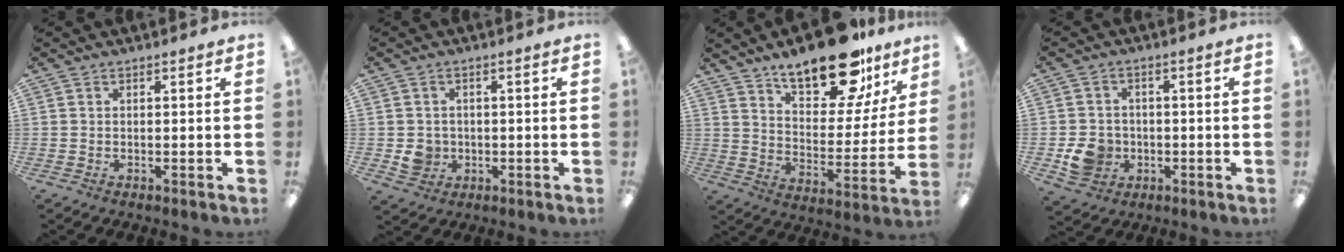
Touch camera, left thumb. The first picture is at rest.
{"total": 4.2, "force": [-0.5, 4.0, 1.2], "torque": [-0.008, 0.002, -0.008]}
{"total": 20.2, "force": [15.0, 8.0, 10.9], "torque": [-0.168, -0.090, 0.254]}
{"total": 6.8, "force": [-2.0, 6.0, 2.6], "torque": [-0.049, 0.008, -0.033]}